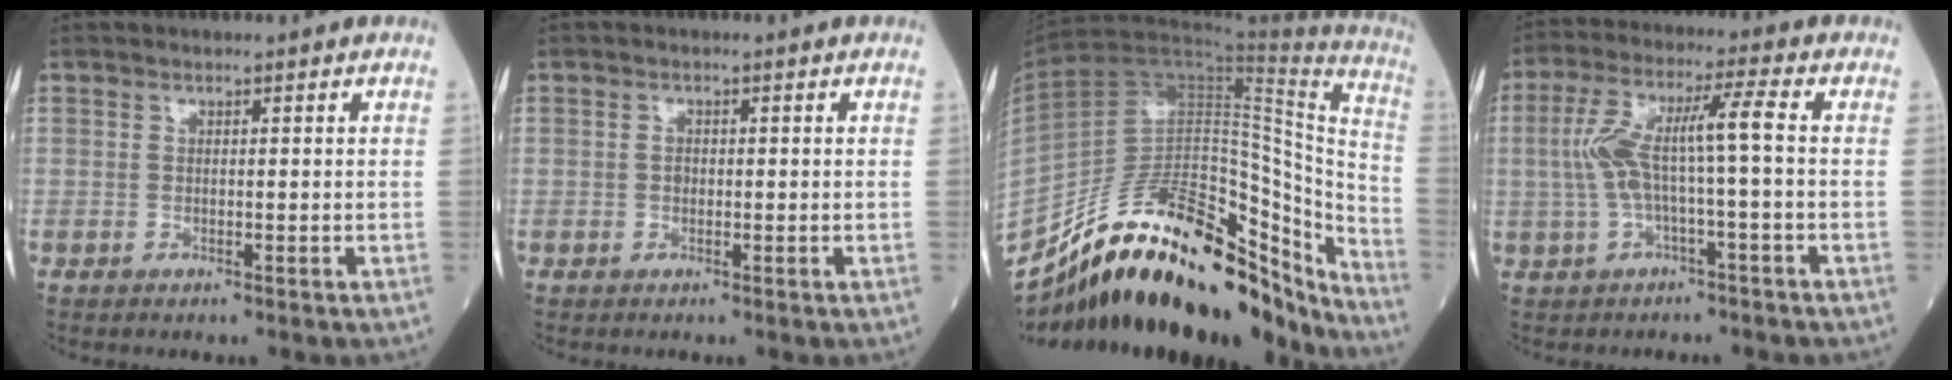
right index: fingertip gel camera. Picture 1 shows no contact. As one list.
[{"total": 1.0, "force": [-0.1, 0.7, 0.7], "torque": [-0.013, 0.002, -0.003]}, {"total": 29.6, "force": [-22.8, 9.7, 16.2], "torque": [-0.247, 0.023, -0.353]}, {"total": 8.6, "force": [-0.4, 0.4, 8.6], "torque": [-0.177, 0.034, -0.010]}]